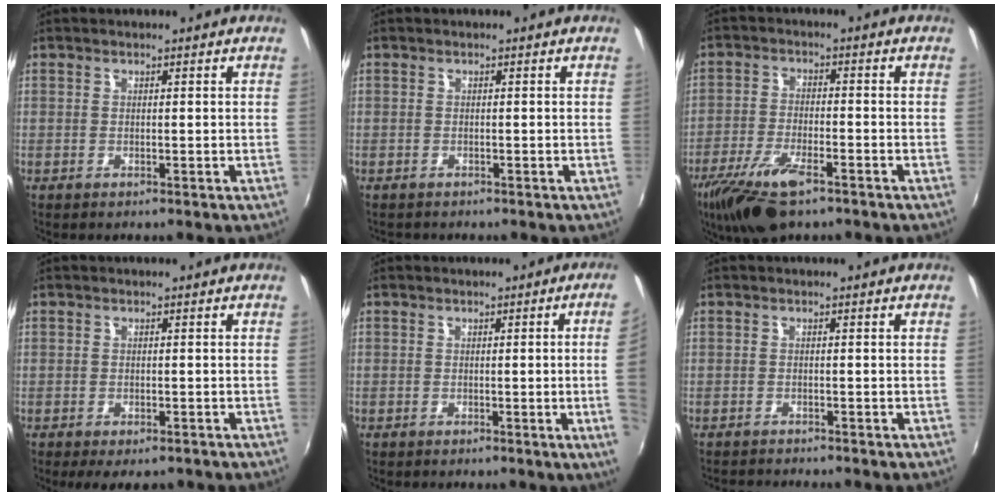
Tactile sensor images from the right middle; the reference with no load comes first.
{"total": 0.8, "force": [-0.8, 0.2, 0.1], "torque": [-0.006, -0.001, -0.011]}
{"total": 11.5, "force": [-7.4, 3.9, 7.8], "torque": [-0.180, -0.031, -0.145]}
{"total": 4.0, "force": [-2.9, 1.6, 2.3], "torque": [-0.052, -0.018, -0.043]}
{"total": 5.3, "force": [0.1, -1.9, 4.9], "torque": [-0.069, -0.008, 0.004]}
{"total": 2.9, "force": [-2.8, -0.2, 0.6], "torque": [-0.025, -0.013, -0.051]}